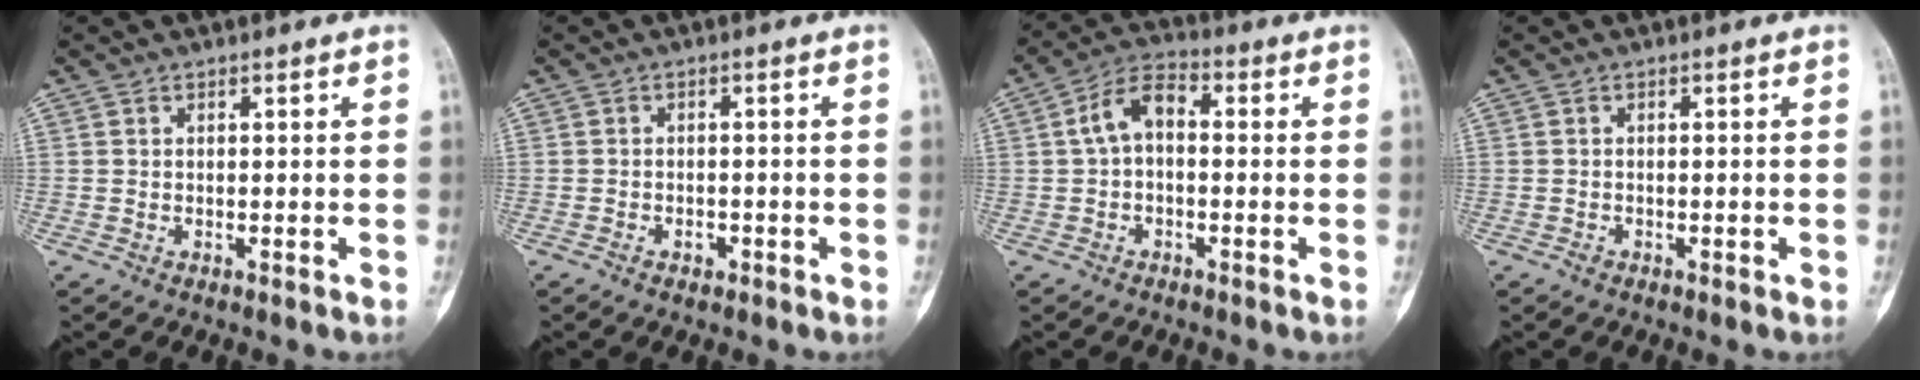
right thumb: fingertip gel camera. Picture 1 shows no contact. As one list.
[{"total": 1.7, "force": [-1.0, 1.3, 0.7], "torque": [-0.003, 0.008, -0.013]}, {"total": 7.3, "force": [0.2, 4.6, 5.7], "torque": [-0.094, 0.025, -0.010]}, {"total": 0.8, "force": [-0.5, 0.6, 0.2], "torque": [0.004, 0.003, -0.011]}]